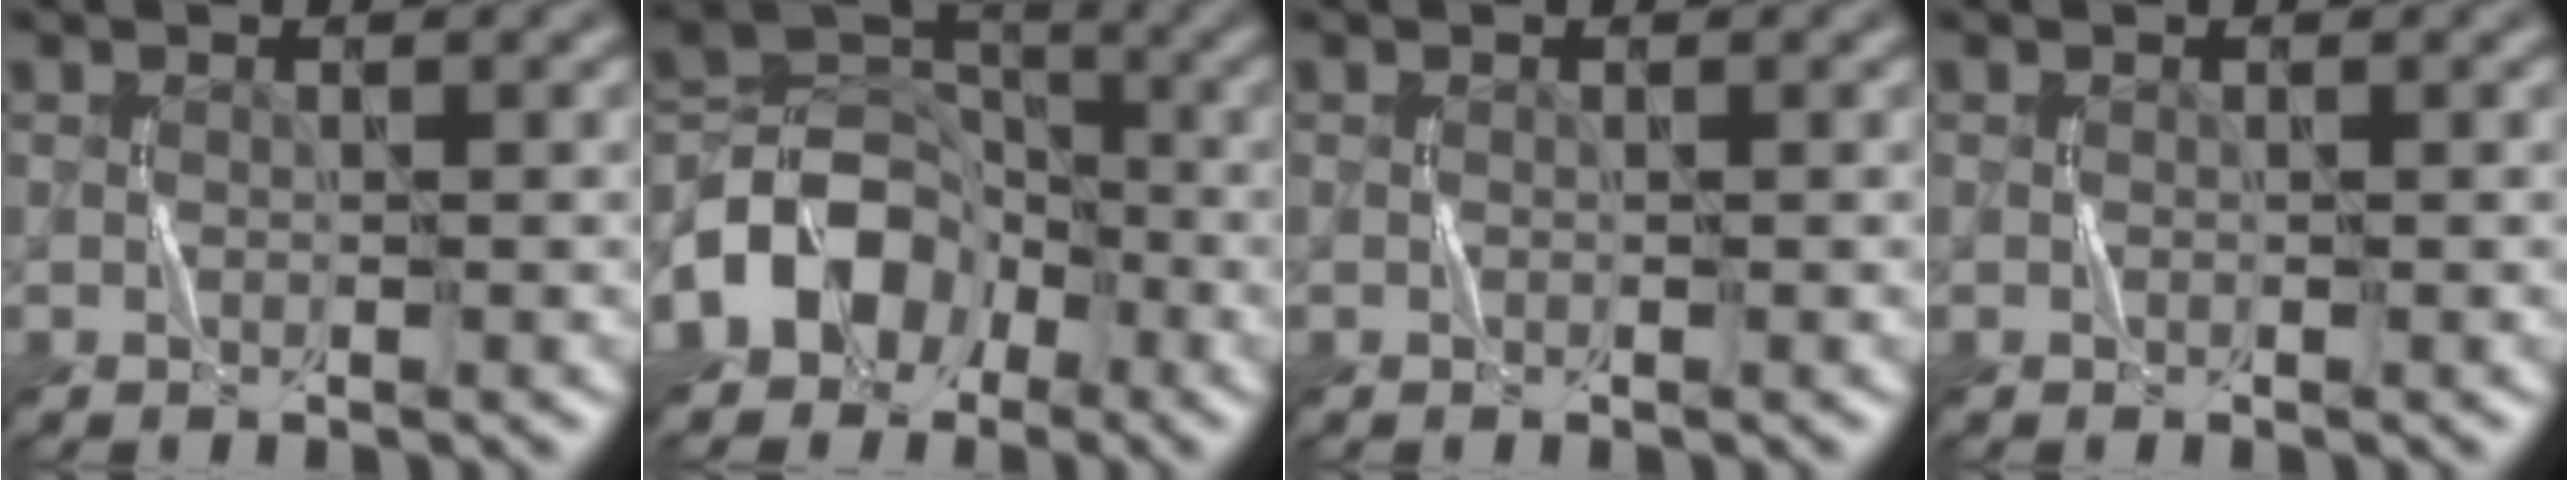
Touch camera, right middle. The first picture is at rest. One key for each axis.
{"total": 6.8, "fx": -3.2, "fy": 5.1, "fz": 3.0, "tx": -0.036, "ty": 0.012, "tz": -0.070}
{"total": 0.0}
{"total": 0.0}